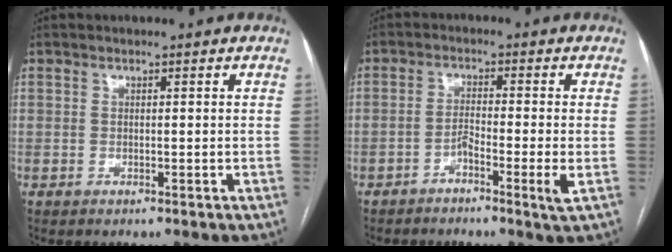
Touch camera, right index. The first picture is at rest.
{"total": 4.2, "force": [-1.9, -0.3, 3.8], "torque": [-0.072, 0.002, -0.034]}